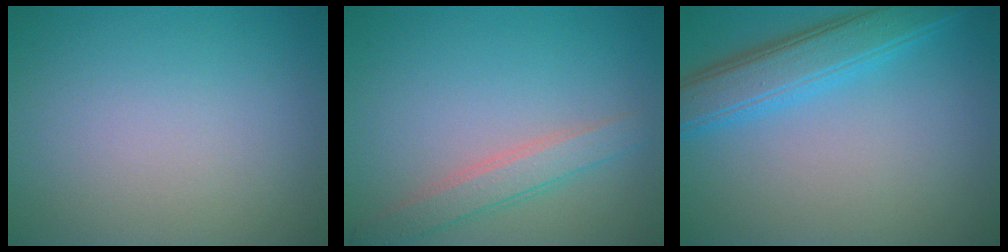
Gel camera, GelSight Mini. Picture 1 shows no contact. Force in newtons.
{"total": 2.7, "press": 2.7, "slide": 0.1}
{"total": 4.9, "press": 4.8, "slide": 0.3}